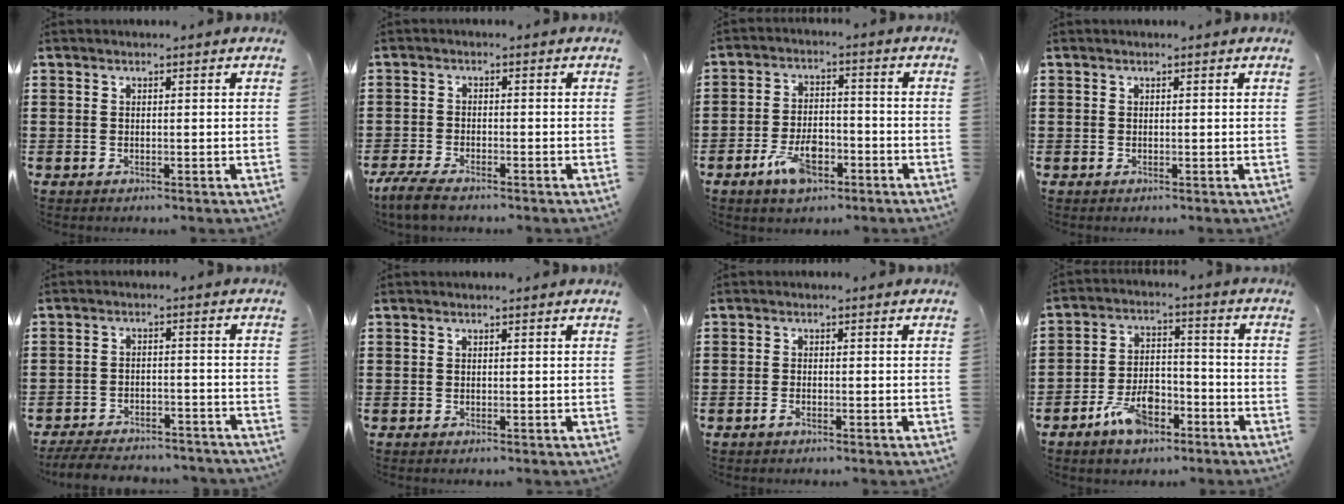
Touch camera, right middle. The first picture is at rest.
{"total": 3.5, "force": [-3.0, 0.8, 1.5], "torque": [-0.048, -0.004, -0.066]}
{"total": 7.0, "force": [-4.0, 3.2, 4.7], "torque": [-0.099, 0.007, -0.076]}
{"total": 0.0}
{"total": 5.0, "force": [-4.9, 0.6, 1.0], "torque": [-0.018, 0.006, -0.099]}
{"total": 0.0}
{"total": 1.0, "force": [-0.8, 0.2, 0.6], "torque": [-0.021, -0.006, -0.016]}
{"total": 7.6, "force": [-4.9, 3.5, 4.5], "torque": [-0.096, 0.013, -0.094]}